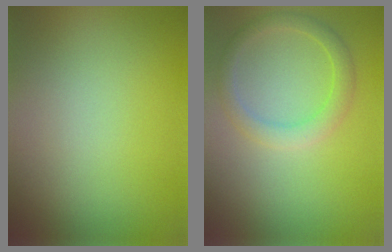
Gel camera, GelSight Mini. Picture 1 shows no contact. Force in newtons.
{"total": 2.5, "press": 2.5, "slide": 0.3}